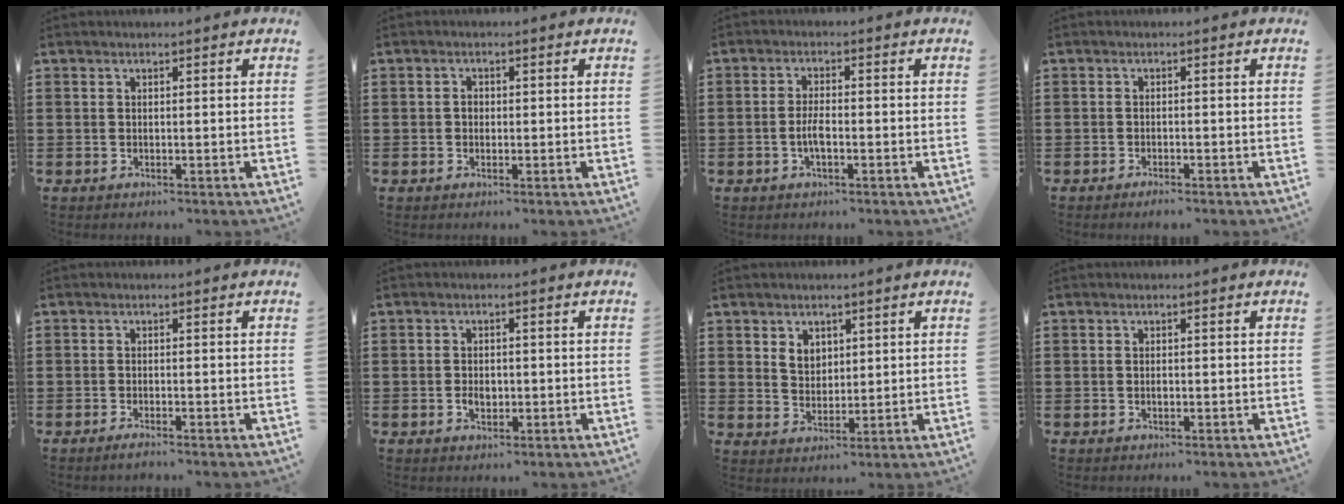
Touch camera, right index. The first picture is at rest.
{"total": 1.0, "force": [-0.1, 0.8, 0.5], "torque": [-0.012, 0.003, -0.003]}
{"total": 3.2, "force": [-0.9, 1.1, 2.9], "torque": [-0.068, -0.002, -0.021]}
{"total": 1.0, "force": [-1.0, 0.1, 0.3], "torque": [-0.009, -0.003, -0.018]}
{"total": 1.0, "force": [-0.9, 0.0, 0.5], "torque": [-0.011, -0.004, -0.016]}
{"total": 2.2, "force": [-0.4, 1.5, 1.6], "torque": [-0.031, 0.004, -0.009]}
{"total": 3.3, "force": [1.8, 2.5, 1.1], "torque": [-0.031, 0.010, 0.033]}
{"total": 0.9, "force": [-0.2, 0.5, 0.8], "torque": [-0.017, -0.003, -0.003]}